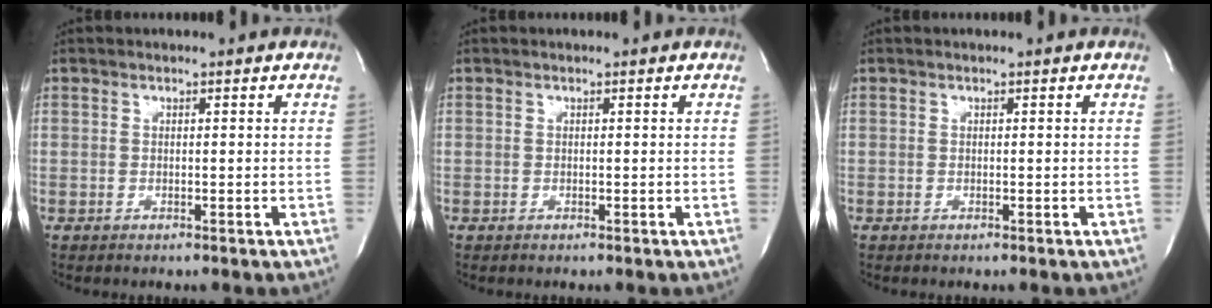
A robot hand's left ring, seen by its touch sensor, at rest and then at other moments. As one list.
[{"total": 0.0}, {"total": 0.0}]